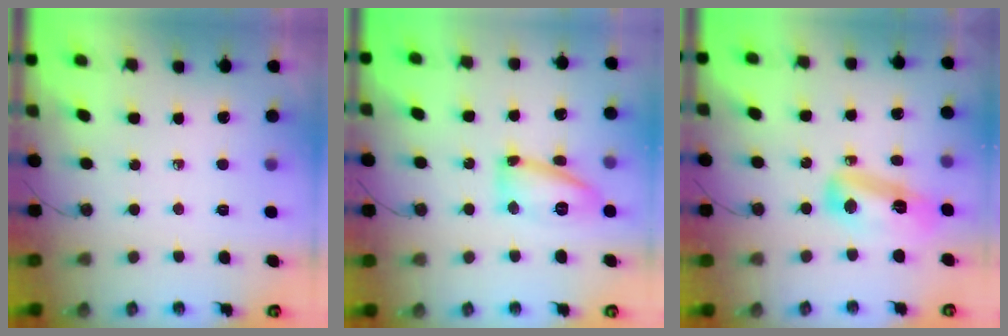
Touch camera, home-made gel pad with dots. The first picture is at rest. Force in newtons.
{"total": 12.5, "press": 12.2, "slide": 2.5}
{"total": 12.1, "press": 11.2, "slide": 4.8}